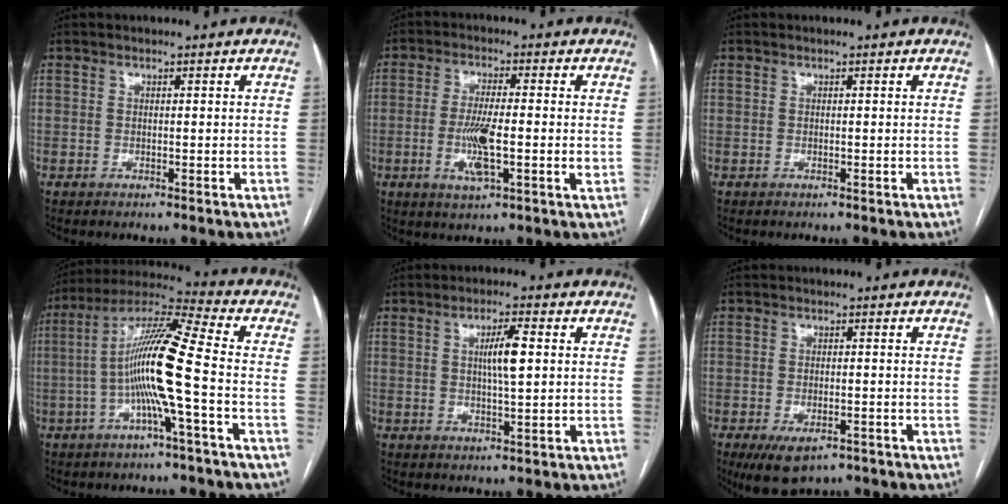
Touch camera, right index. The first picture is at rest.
{"total": 7.6, "force": [-1.2, 1.3, 7.4], "torque": [-0.143, -0.005, -0.024]}
{"total": 0.0}
{"total": 13.4, "force": [-2.3, -0.5, 13.2], "torque": [-0.251, 0.015, -0.053]}
{"total": 5.0, "force": [1.0, 0.7, 4.9], "torque": [-0.084, 0.002, 0.018]}
{"total": 6.2, "force": [-3.8, 3.0, 3.9], "torque": [-0.065, -0.008, -0.055]}